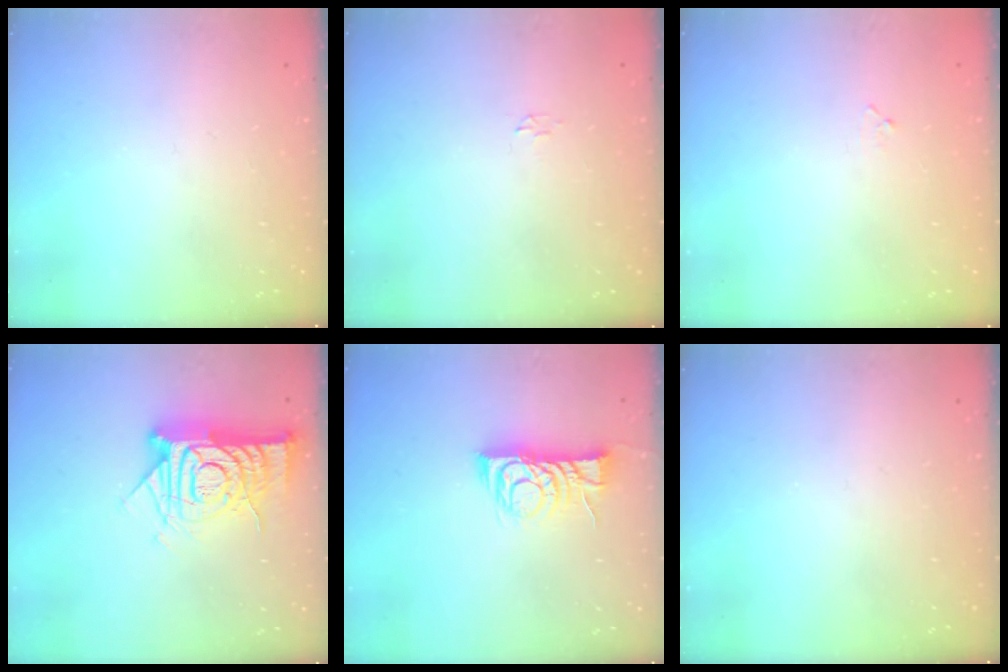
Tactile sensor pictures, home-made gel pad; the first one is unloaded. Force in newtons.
{"total": 1.9, "press": 1.9, "slide": 0.3}
{"total": 3.6, "press": 3.6, "slide": 0.5}
{"total": 15.4, "press": 15.3, "slide": 1.6}
{"total": 9.5, "press": 9.5, "slide": 0.6}
{"total": 0.0}